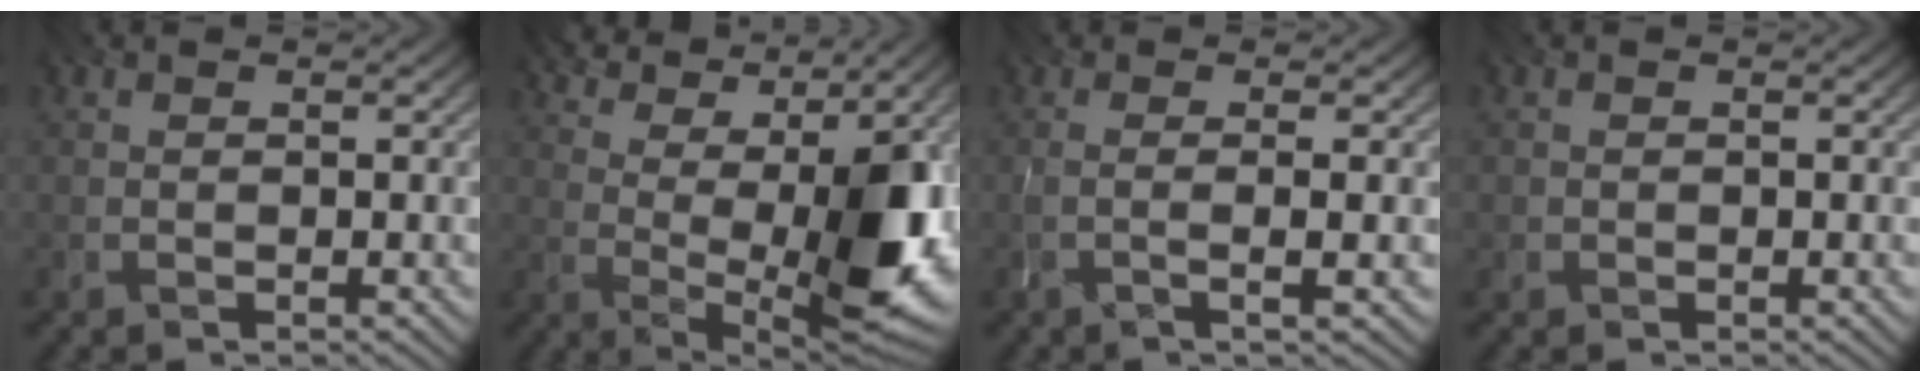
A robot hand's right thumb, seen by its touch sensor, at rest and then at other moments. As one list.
[{"total": 12.8, "force": [3.9, 5.6, 10.9], "torque": [-0.176, 0.008, 0.070]}, {"total": 2.4, "force": [-1.0, -0.2, 2.2], "torque": [-0.029, 0.001, -0.031]}, {"total": 0.6, "force": [-0.3, 0.4, -0.3], "torque": [0.007, 0.000, -0.003]}]